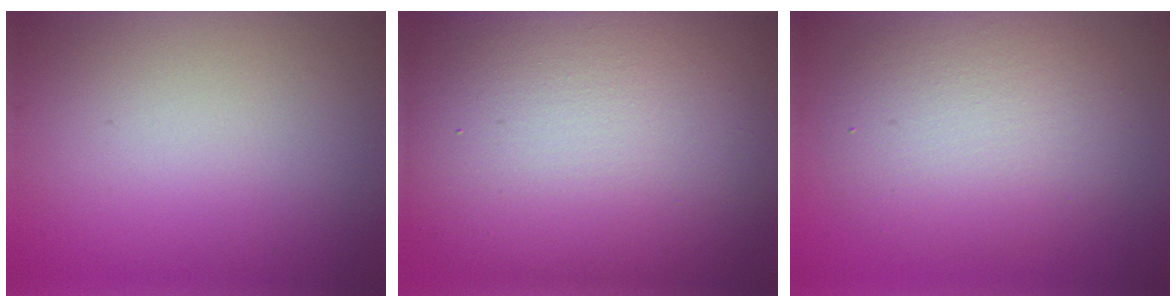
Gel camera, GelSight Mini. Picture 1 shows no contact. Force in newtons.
{"total": 16.5, "press": 16.4, "slide": 1.1}
{"total": 6.1, "press": 6.1, "slide": 0.3}